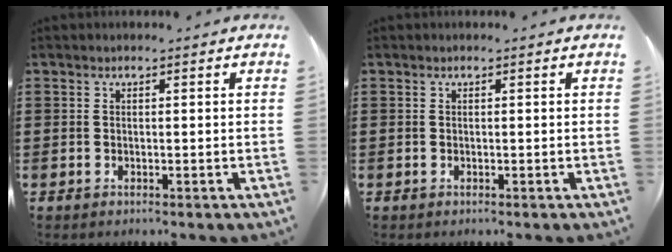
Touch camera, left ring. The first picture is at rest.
{"total": 0.0}